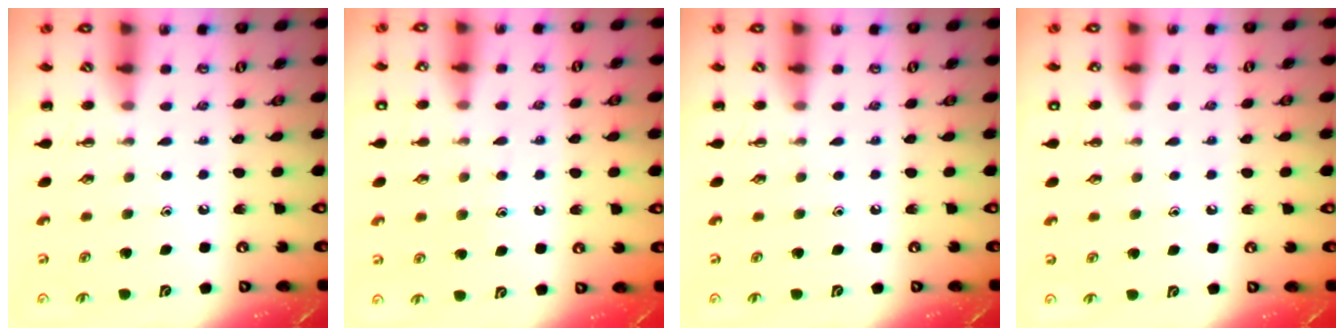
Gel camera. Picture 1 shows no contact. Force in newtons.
{"total": 8.9, "press": 8.8, "slide": 1.3}
{"total": 0.0}
{"total": 1.9, "press": 1.9, "slide": 0.2}